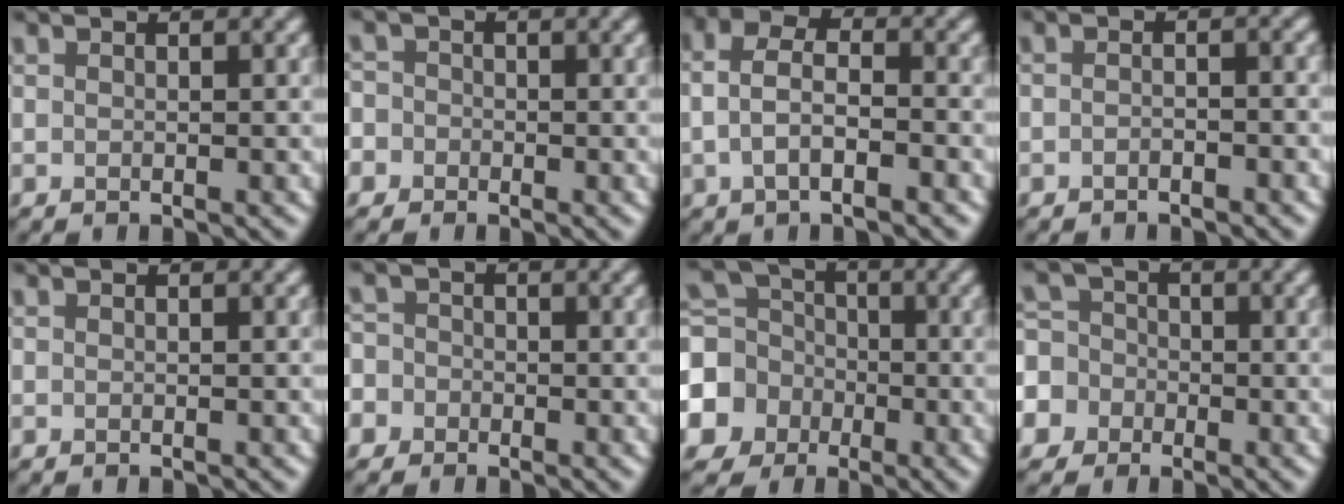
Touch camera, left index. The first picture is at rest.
{"total": 3.6, "force": [-1.0, 3.3, 0.8], "torque": [0.006, 0.013, -0.053]}
{"total": 3.9, "force": [-0.9, 1.9, 3.3], "torque": [-0.069, 0.005, -0.024]}
{"total": 1.3, "force": [-0.9, 0.4, 0.9], "torque": [-0.017, 0.001, -0.019]}
{"total": 0.0}
{"total": 4.6, "force": [-1.7, 4.2, 1.0], "torque": [-0.010, 0.012, -0.065]}
{"total": 8.3, "force": [-1.8, 7.5, 2.9], "torque": [-0.087, -0.008, -0.061]}
{"total": 6.4, "force": [-1.9, 5.9, 1.6], "torque": [-0.041, 0.014, -0.064]}